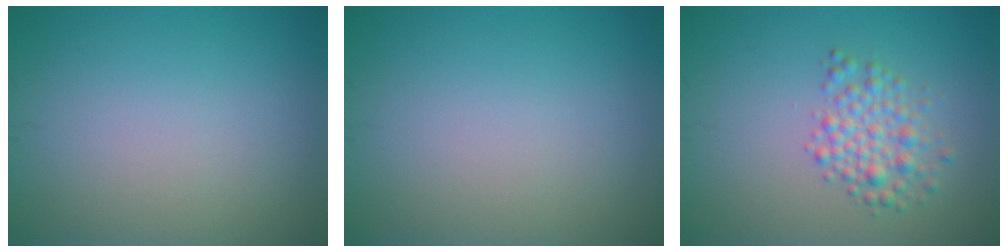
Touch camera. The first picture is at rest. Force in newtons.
{"total": 0.0}
{"total": 2.9, "press": 2.9, "slide": 0.1}